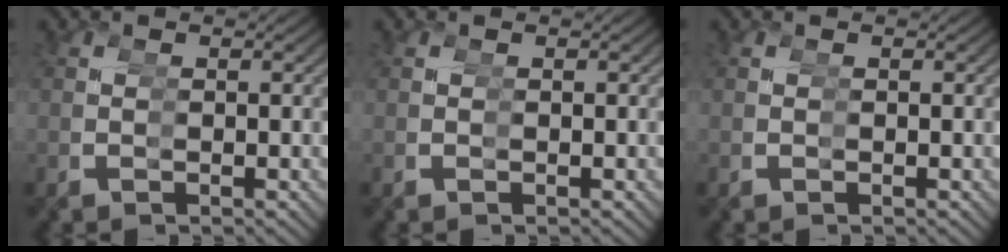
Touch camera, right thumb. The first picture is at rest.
{"total": 0.0}
{"total": 0.0}